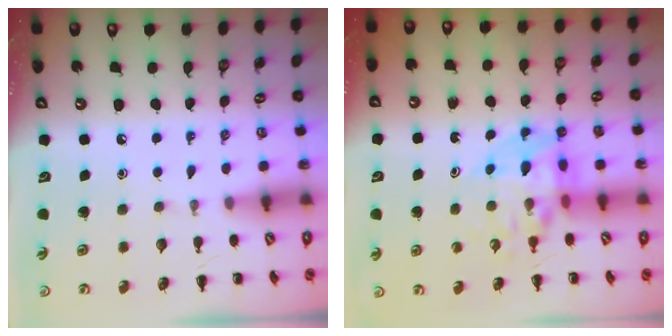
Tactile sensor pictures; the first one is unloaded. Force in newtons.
{"total": 11.7, "press": 11.3, "slide": 3.1}